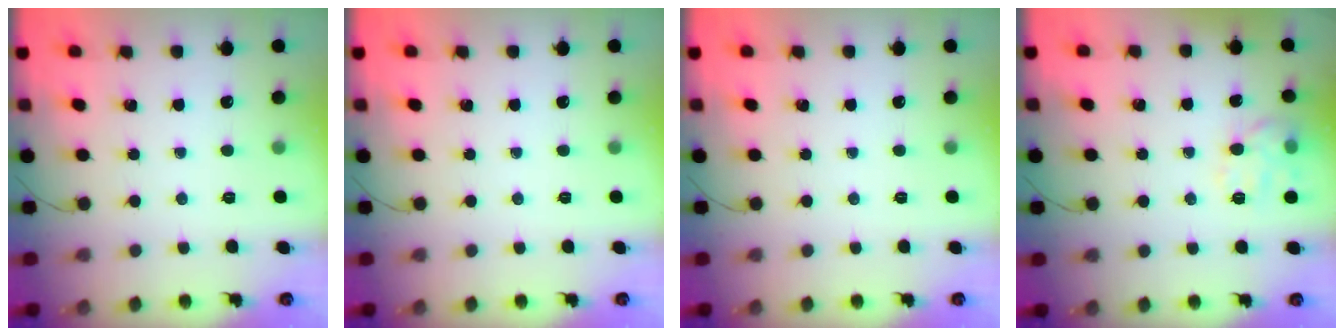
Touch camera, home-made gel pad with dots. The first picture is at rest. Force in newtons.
{"total": 0.0}
{"total": 0.0}
{"total": 8.2, "press": 8.2, "slide": 0.4}